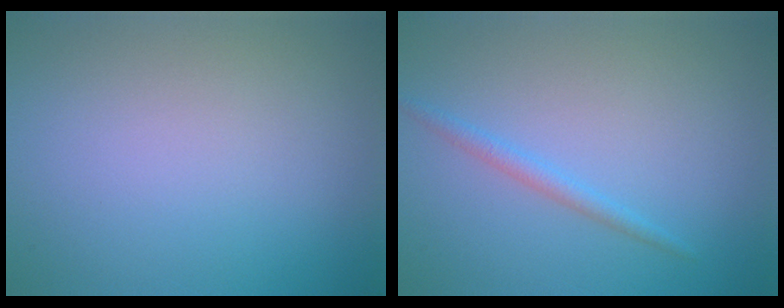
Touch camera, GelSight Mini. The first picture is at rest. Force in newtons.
{"total": 1.4, "press": 1.4, "slide": 0.1}